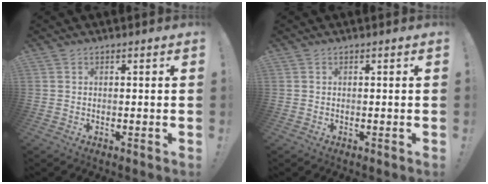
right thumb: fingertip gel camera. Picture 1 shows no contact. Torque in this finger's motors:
{"motor_torque": [0.00, 0.00, 0.00, 0.00, 0.00]}